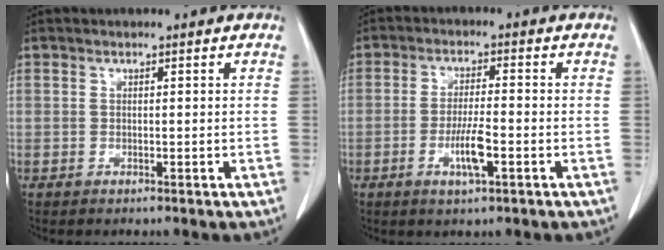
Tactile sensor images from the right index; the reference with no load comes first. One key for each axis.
{"total": 5.3, "fx": -2.0, "fy": 0.7, "fz": 4.9, "tx": -0.093, "ty": -0.005, "tz": -0.035}